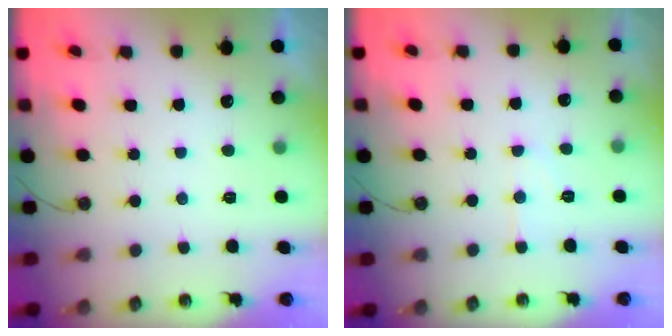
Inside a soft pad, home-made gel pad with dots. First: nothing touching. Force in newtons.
{"total": 6.3, "press": 6.3, "slide": 0.7}